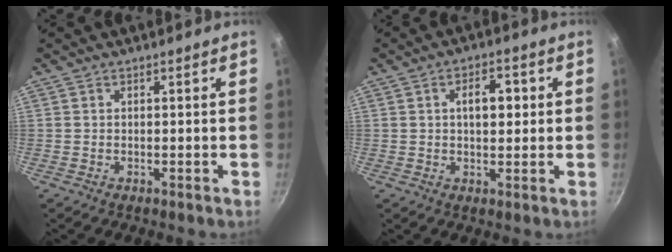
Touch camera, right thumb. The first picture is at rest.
{"total": 5.9, "force": [1.0, 3.2, 4.8], "torque": [-0.052, 0.005, 0.011]}